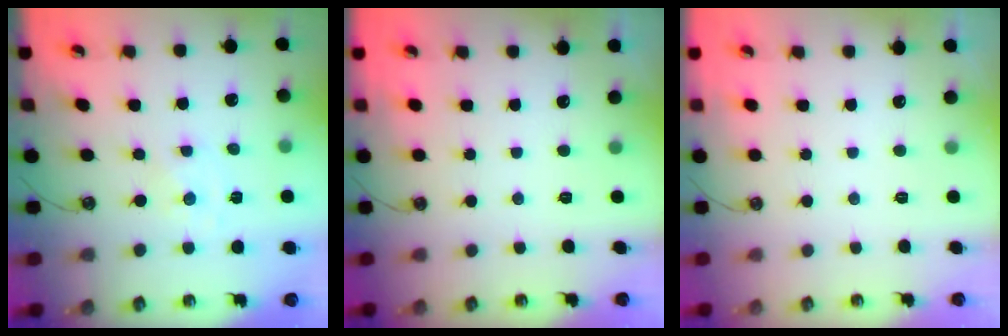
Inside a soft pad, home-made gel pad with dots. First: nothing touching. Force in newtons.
{"total": 0.0}
{"total": 0.0}